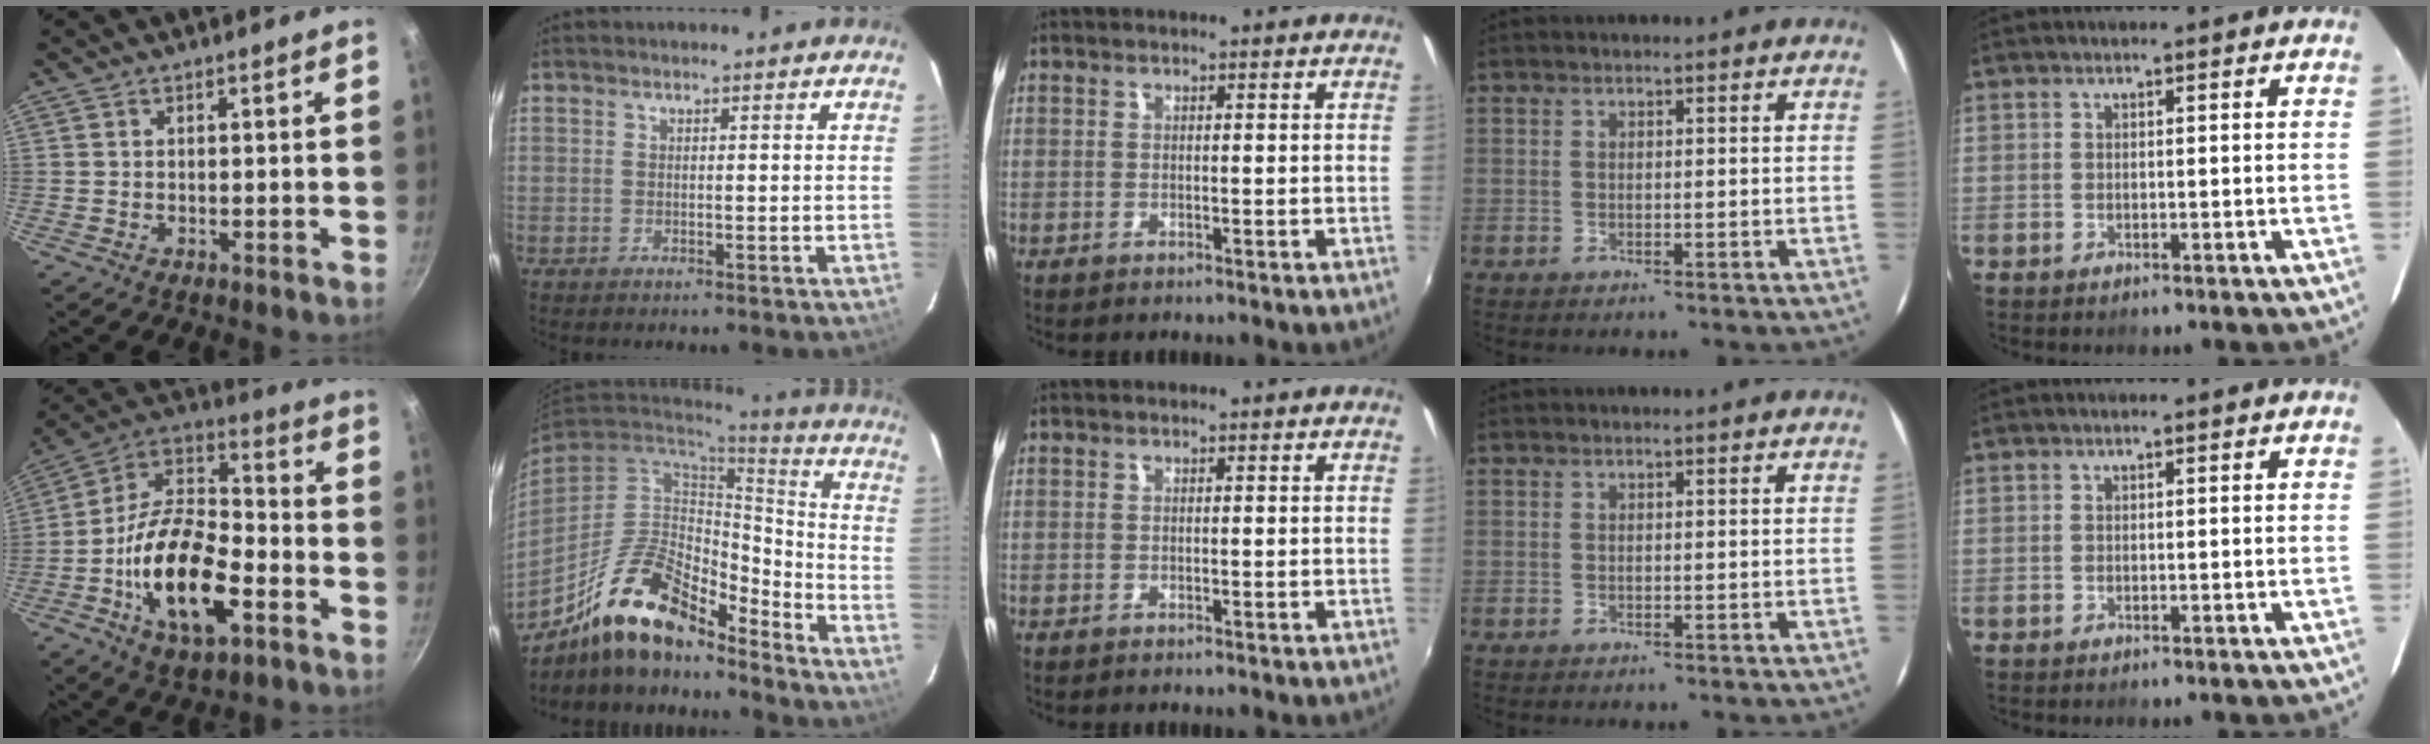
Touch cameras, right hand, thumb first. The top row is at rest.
{"thumb": {"total": 20.8, "force": [-7.0, 10.1, 16.7], "torque": [-0.292, 0.040, -0.139]}, "index": {"total": 18.8, "force": [-13.7, 7.0, 10.8], "torque": [-0.216, 0.007, -0.243]}}